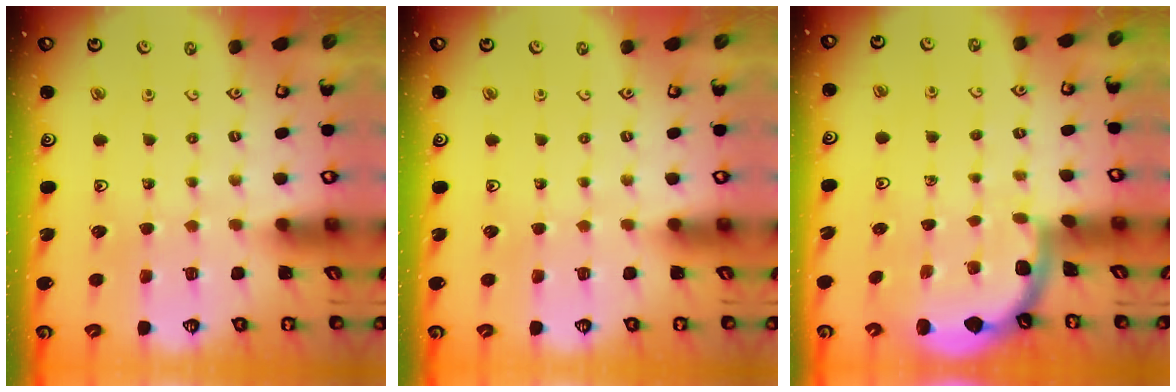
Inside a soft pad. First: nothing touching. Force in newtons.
{"total": 0.0}
{"total": 1.8, "press": 1.8, "slide": 0.1}